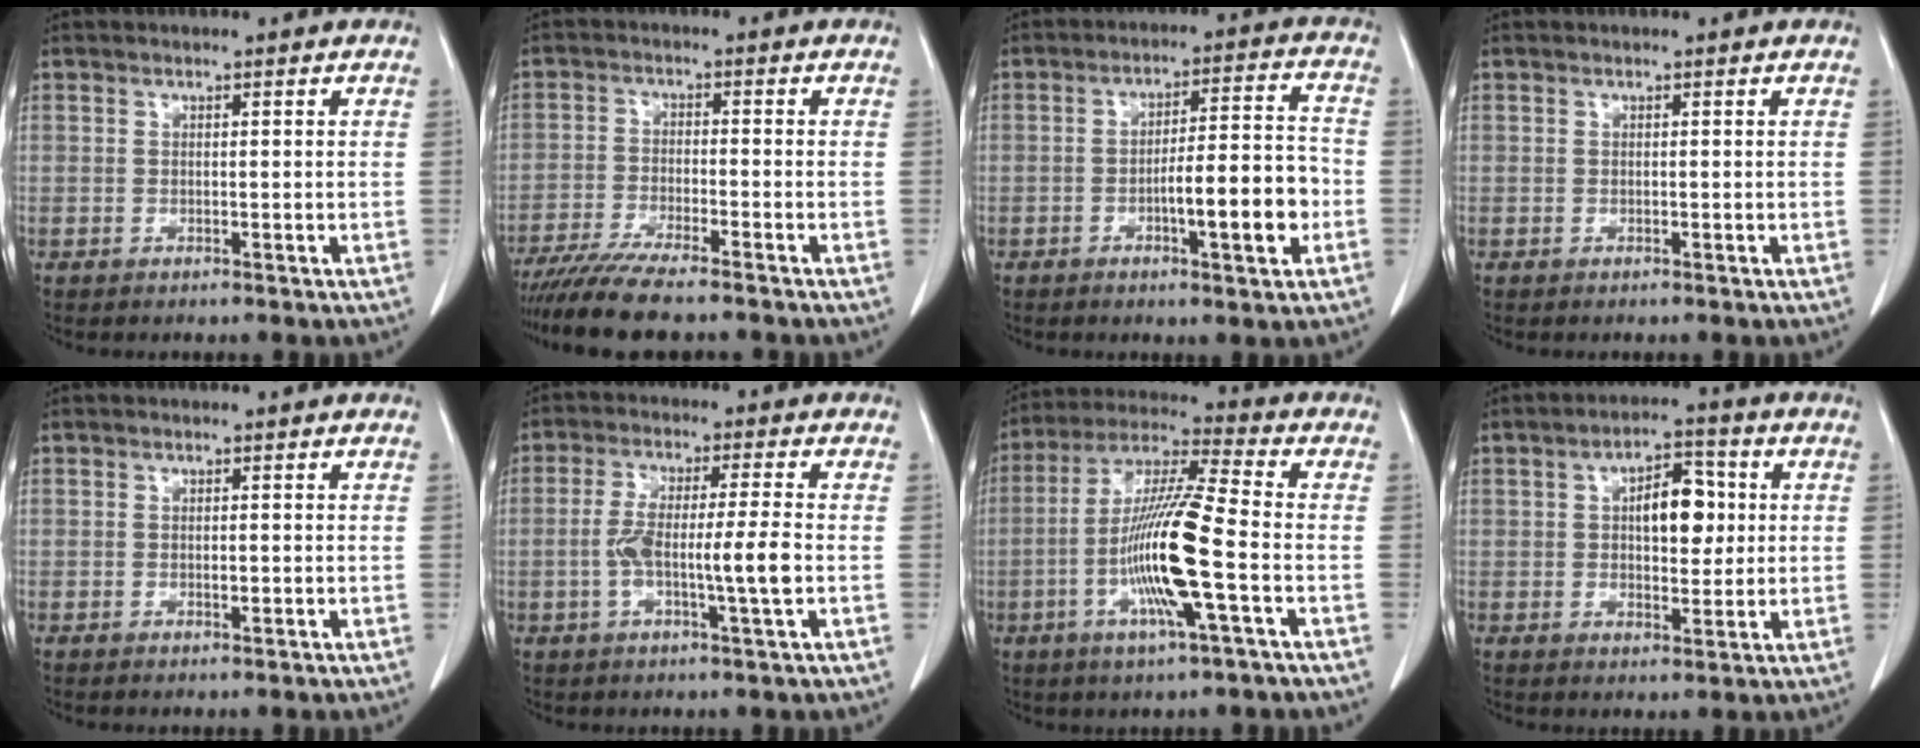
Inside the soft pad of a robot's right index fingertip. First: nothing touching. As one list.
[{"total": 9.9, "force": [-8.5, 0.4, 5.1], "torque": [-0.081, -0.024, -0.138]}, {"total": 10.3, "force": [-3.2, 1.4, 9.7], "torque": [-0.148, 0.013, -0.046]}, {"total": 0.0}, {"total": 0.7, "force": [-0.1, 0.3, 0.7], "torque": [-0.012, -0.001, -0.001]}, {"total": 8.6, "force": [-1.6, 0.2, 8.5], "torque": [-0.162, 0.004, -0.030]}, {"total": 14.4, "force": [-3.6, 0.2, 13.9], "torque": [-0.276, -0.006, -0.075]}, {"total": 7.8, "force": [1.3, 3.7, 6.7], "torque": [-0.106, 0.014, 0.020]}]